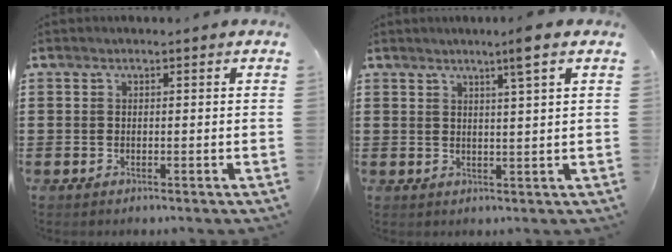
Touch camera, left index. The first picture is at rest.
{"total": 3.8, "force": [2.5, -0.7, 2.8], "torque": [-0.050, -0.005, 0.040]}